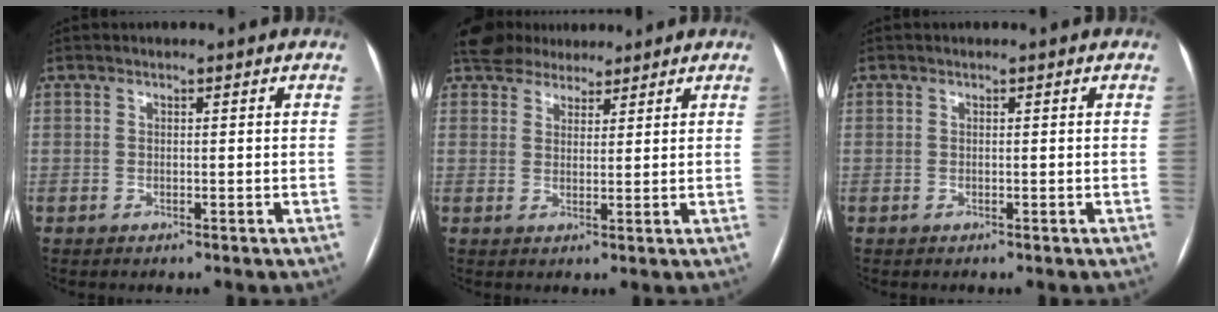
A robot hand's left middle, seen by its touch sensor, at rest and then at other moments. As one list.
[{"total": 7.1, "force": [6.0, 3.2, 1.9], "torque": [-0.029, 0.030, 0.101]}, {"total": 0.0}]